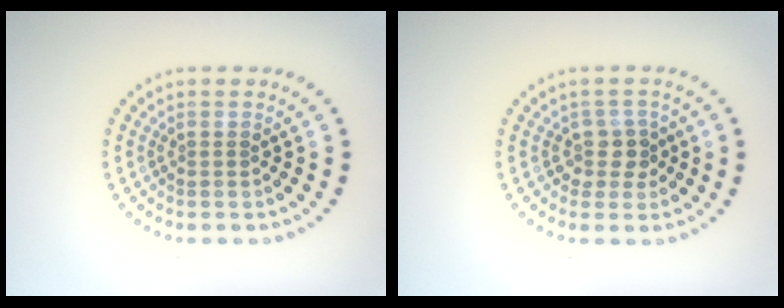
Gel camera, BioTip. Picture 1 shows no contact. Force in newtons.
{"total": 2.3, "press": 1.8, "slide": 1.5}